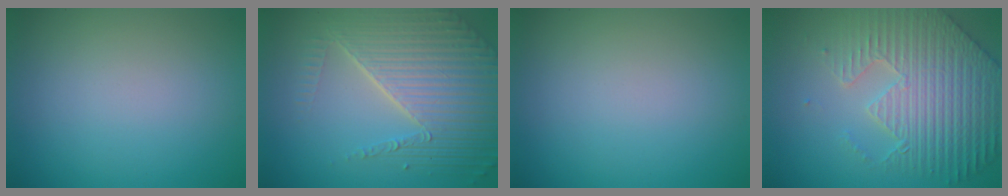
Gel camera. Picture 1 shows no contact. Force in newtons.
{"total": 7.7, "press": 5.4, "slide": 5.5}
{"total": 0.0}
{"total": 6.5, "press": 5.6, "slide": 3.2}